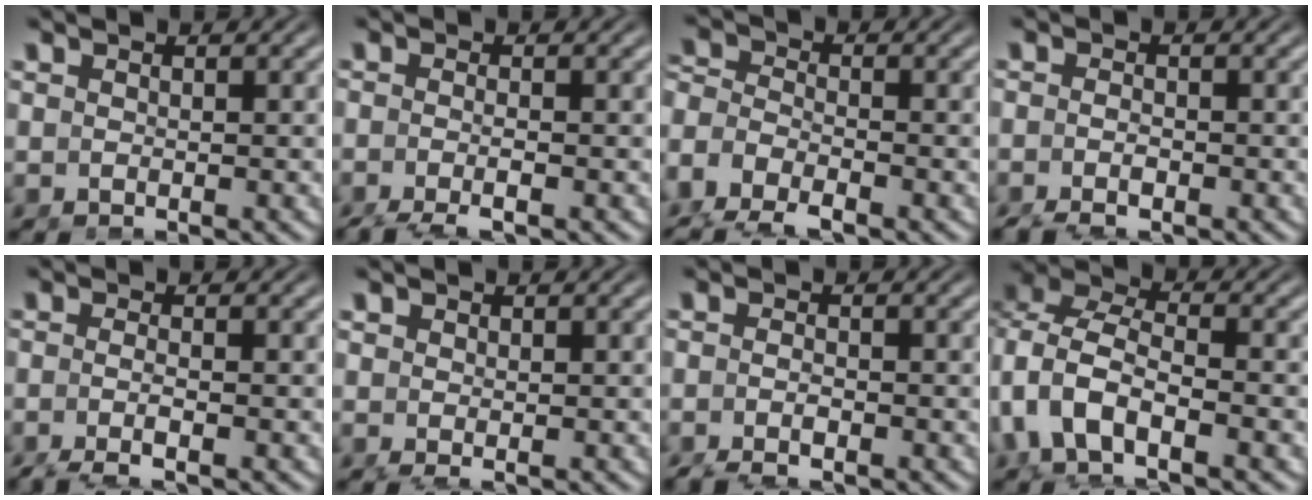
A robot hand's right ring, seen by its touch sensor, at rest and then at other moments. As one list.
[{"total": 2.8, "force": [-1.9, 0.8, 1.9], "torque": [-0.040, -0.011, -0.029]}, {"total": 5.5, "force": [-2.1, 4.4, 2.4], "torque": [-0.077, -0.030, -0.035]}, {"total": 3.0, "force": [-2.1, 1.5, 1.4], "torque": [-0.036, -0.012, -0.033]}, {"total": 2.7, "force": [-1.7, 0.4, 2.1], "torque": [-0.046, -0.016, -0.024]}, {"total": 1.5, "force": [-0.3, 1.3, 0.8], "torque": [-0.028, -0.016, 0.002]}, {"total": 2.9, "force": [-2.1, 1.4, 1.5], "torque": [-0.037, -0.011, -0.032]}, {"total": 9.2, "force": [0.0, 7.2, 5.8], "torque": [-0.152, -0.018, -0.006]}]